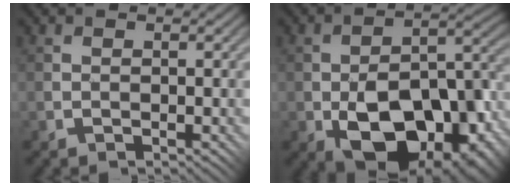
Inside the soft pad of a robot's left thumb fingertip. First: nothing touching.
{"total": 16.7, "force": [-6.4, 9.1, 12.5], "torque": [-0.196, -0.026, -0.090]}